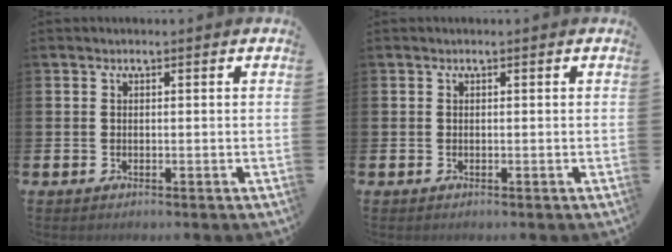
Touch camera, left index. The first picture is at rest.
{"total": 0.0}